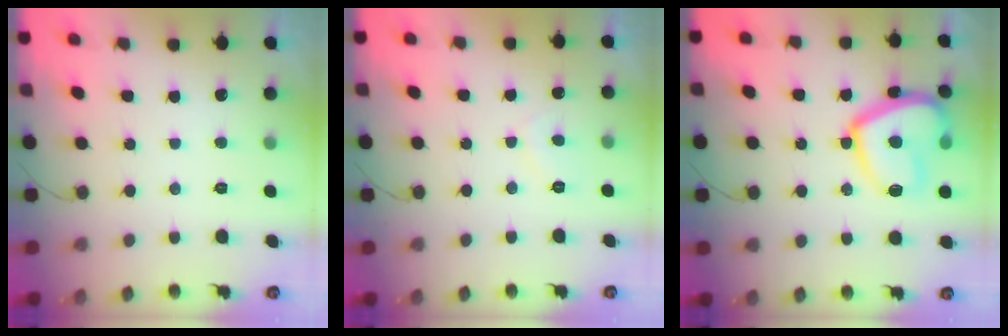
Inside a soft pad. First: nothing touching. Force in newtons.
{"total": 2.2, "press": 2.0, "slide": 0.8}
{"total": 15.9, "press": 15.8, "slide": 1.6}